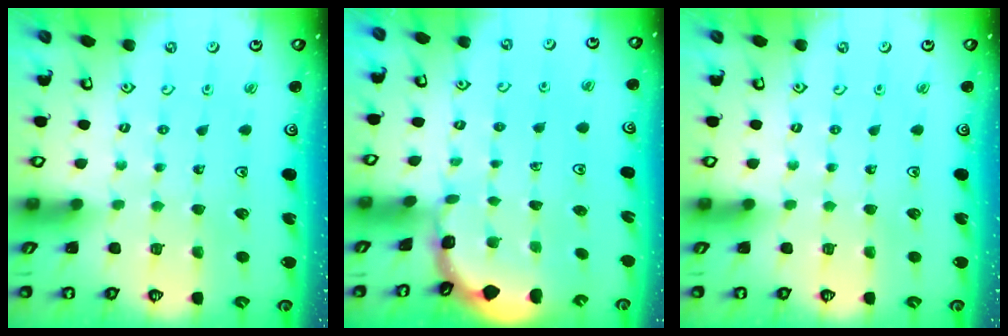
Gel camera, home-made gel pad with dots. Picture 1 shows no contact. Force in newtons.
{"total": 1.5, "press": 1.4, "slide": 0.3}
{"total": 0.0}